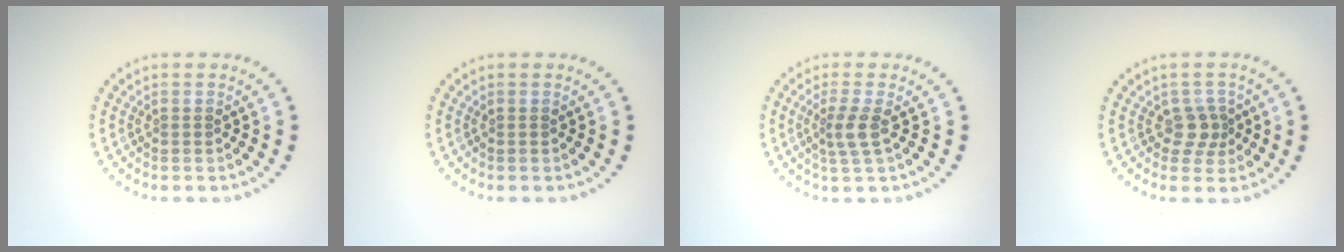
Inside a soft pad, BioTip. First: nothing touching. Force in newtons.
{"total": 0.0}
{"total": 2.1, "press": 1.6, "slide": 1.4}
{"total": 2.2, "press": 1.6, "slide": 1.4}